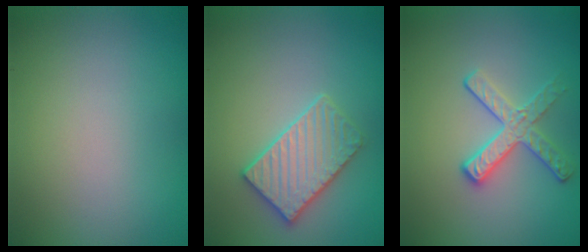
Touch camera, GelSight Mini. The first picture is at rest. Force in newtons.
{"total": 3.4, "press": 3.4, "slide": 0.3}
{"total": 2.8, "press": 2.6, "slide": 1.1}